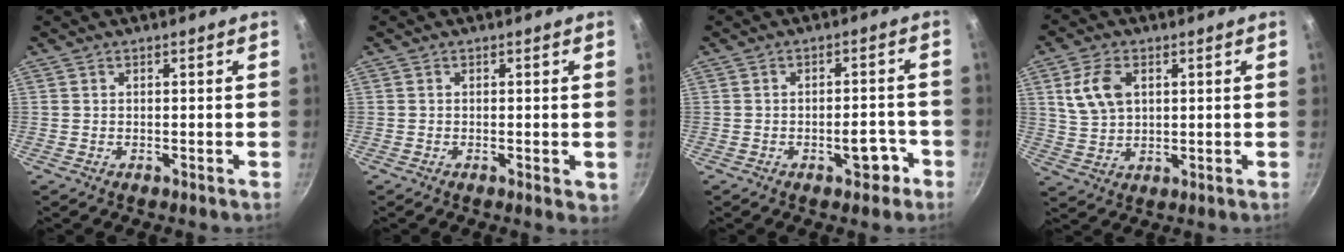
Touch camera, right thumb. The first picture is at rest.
{"total": 2.0, "force": [-0.4, 0.8, 1.9], "torque": [-0.025, -0.006, -0.006]}
{"total": 4.9, "force": [-2.5, 2.5, 3.4], "torque": [-0.019, 0.026, -0.028]}
{"total": 8.2, "force": [2.5, 5.2, 5.7], "torque": [-0.103, -0.005, 0.051]}